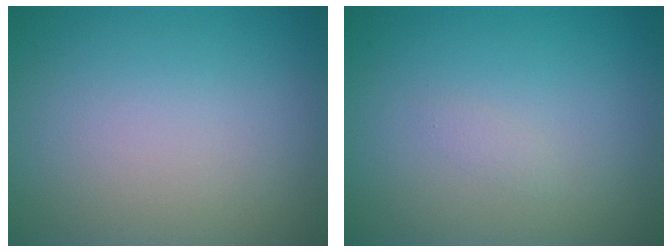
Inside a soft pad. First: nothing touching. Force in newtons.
{"total": 0.6, "press": 0.6, "slide": 0.0}